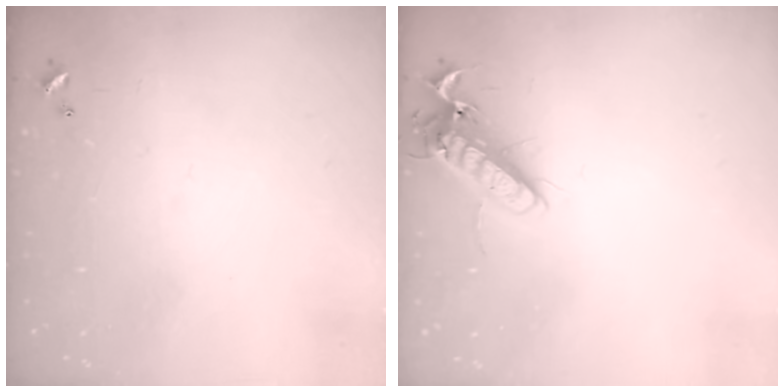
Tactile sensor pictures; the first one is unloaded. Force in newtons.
{"total": 12.8, "press": 12.7, "slide": 1.8}